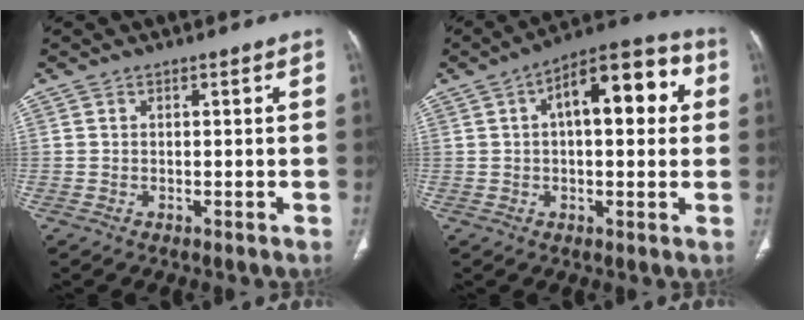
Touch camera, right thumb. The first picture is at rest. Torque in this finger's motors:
{"motor_torque": [1.09, 3.92, 1.15, -0.15, 0.08]}